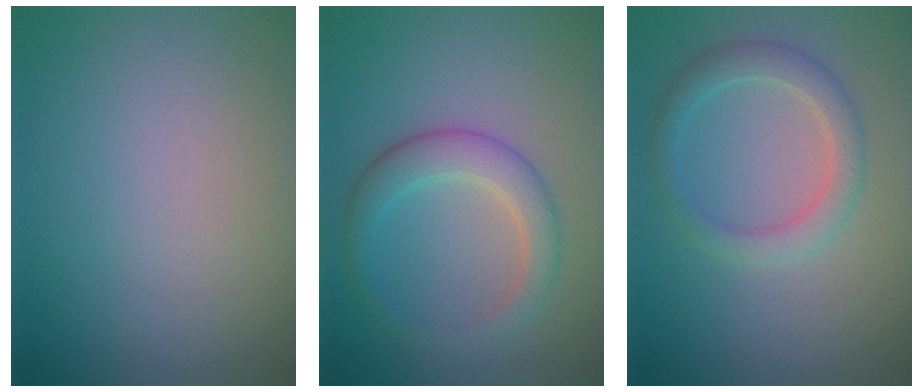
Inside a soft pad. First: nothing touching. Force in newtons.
{"total": 3.4, "press": 3.4, "slide": 0.2}
{"total": 2.8, "press": 2.8, "slide": 0.1}